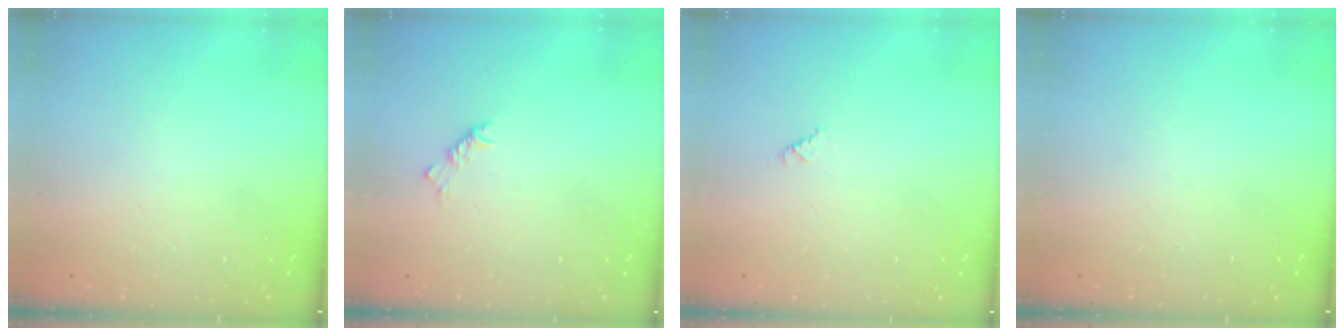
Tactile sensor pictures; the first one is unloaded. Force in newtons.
{"total": 3.8, "press": 3.7, "slide": 0.8}
{"total": 0.6, "press": 0.6, "slide": 0.2}
{"total": 0.0}